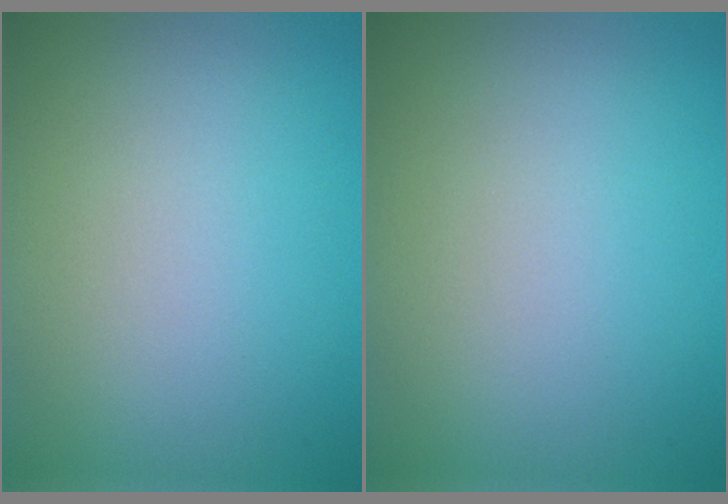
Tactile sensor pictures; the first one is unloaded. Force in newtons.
{"total": 0.0}